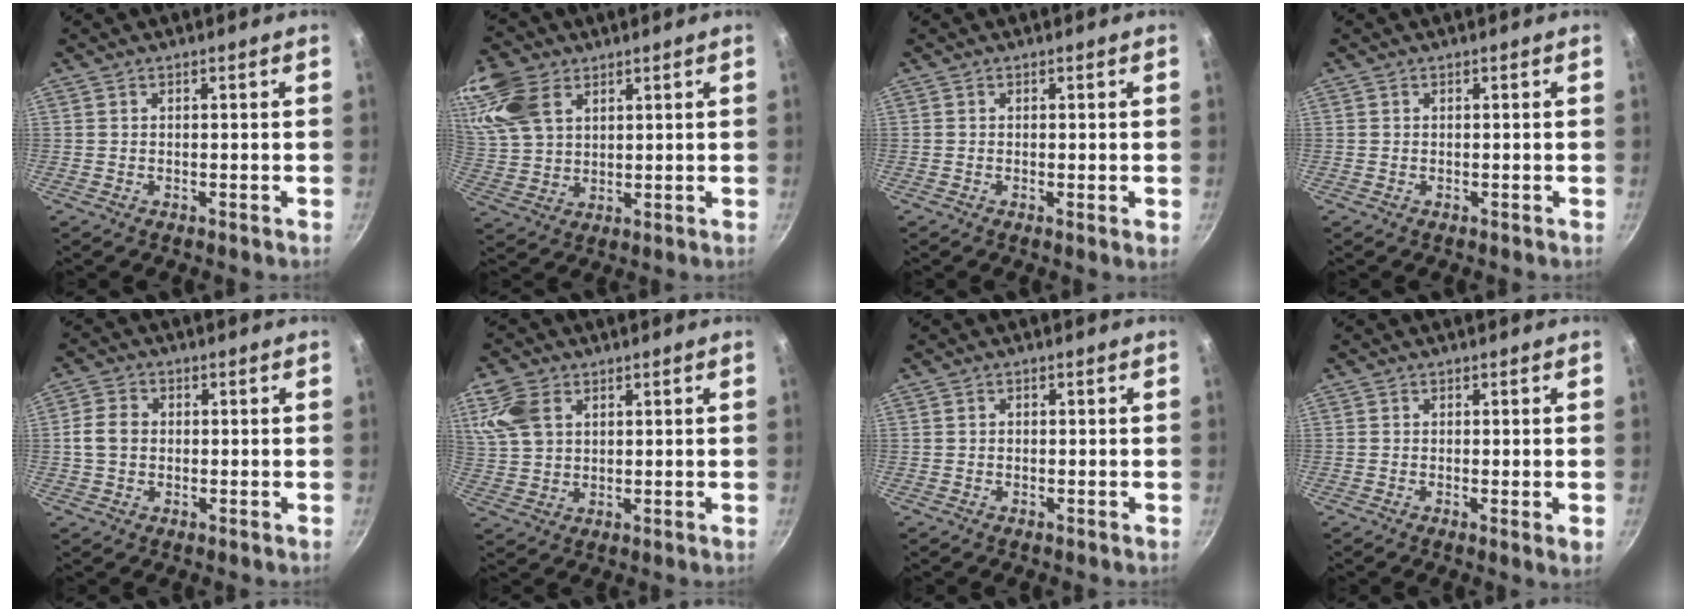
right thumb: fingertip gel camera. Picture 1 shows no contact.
{"total": 13.3, "force": [6.5, 8.7, 7.7], "torque": [-0.160, -0.010, 0.135]}
{"total": 1.1, "force": [-0.1, 0.0, 1.1], "torque": [-0.017, -0.006, -0.005]}
{"total": 0.0}
{"total": 5.0, "force": [0.0, 4.0, 3.0], "torque": [-0.047, 0.010, -0.007]}
{"total": 8.2, "force": [3.4, 5.7, 4.9], "torque": [-0.096, -0.005, 0.070]}
{"total": 0.5, "force": [0.0, 0.5, 0.3], "torque": [-0.004, 0.004, 0.001]}
{"total": 2.1, "force": [-0.2, 0.2, 2.1], "torque": [-0.033, -0.009, -0.006]}